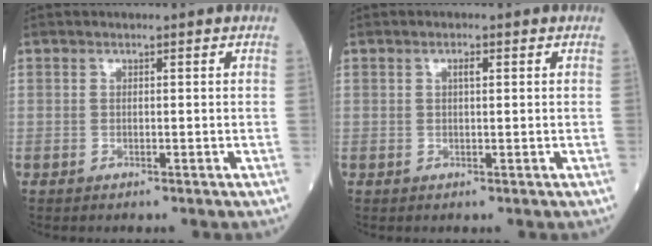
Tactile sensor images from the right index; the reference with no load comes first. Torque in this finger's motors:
{"motor_torque": [0.13, 0.04, 0.05, 0.03]}